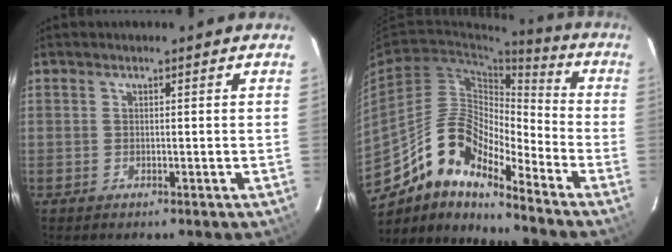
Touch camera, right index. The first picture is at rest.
{"total": 14.7, "force": [-11.1, 4.7, 8.5], "torque": [-0.146, 0.009, -0.219]}